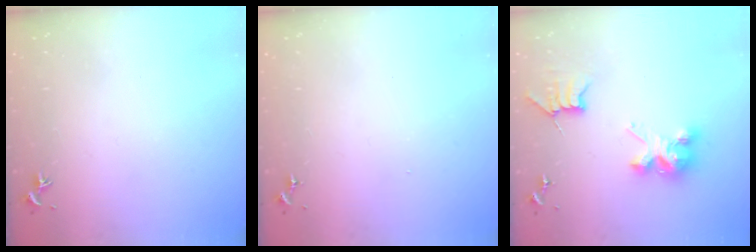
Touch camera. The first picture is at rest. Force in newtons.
{"total": 0.0}
{"total": 8.9, "press": 8.9, "slide": 0.5}